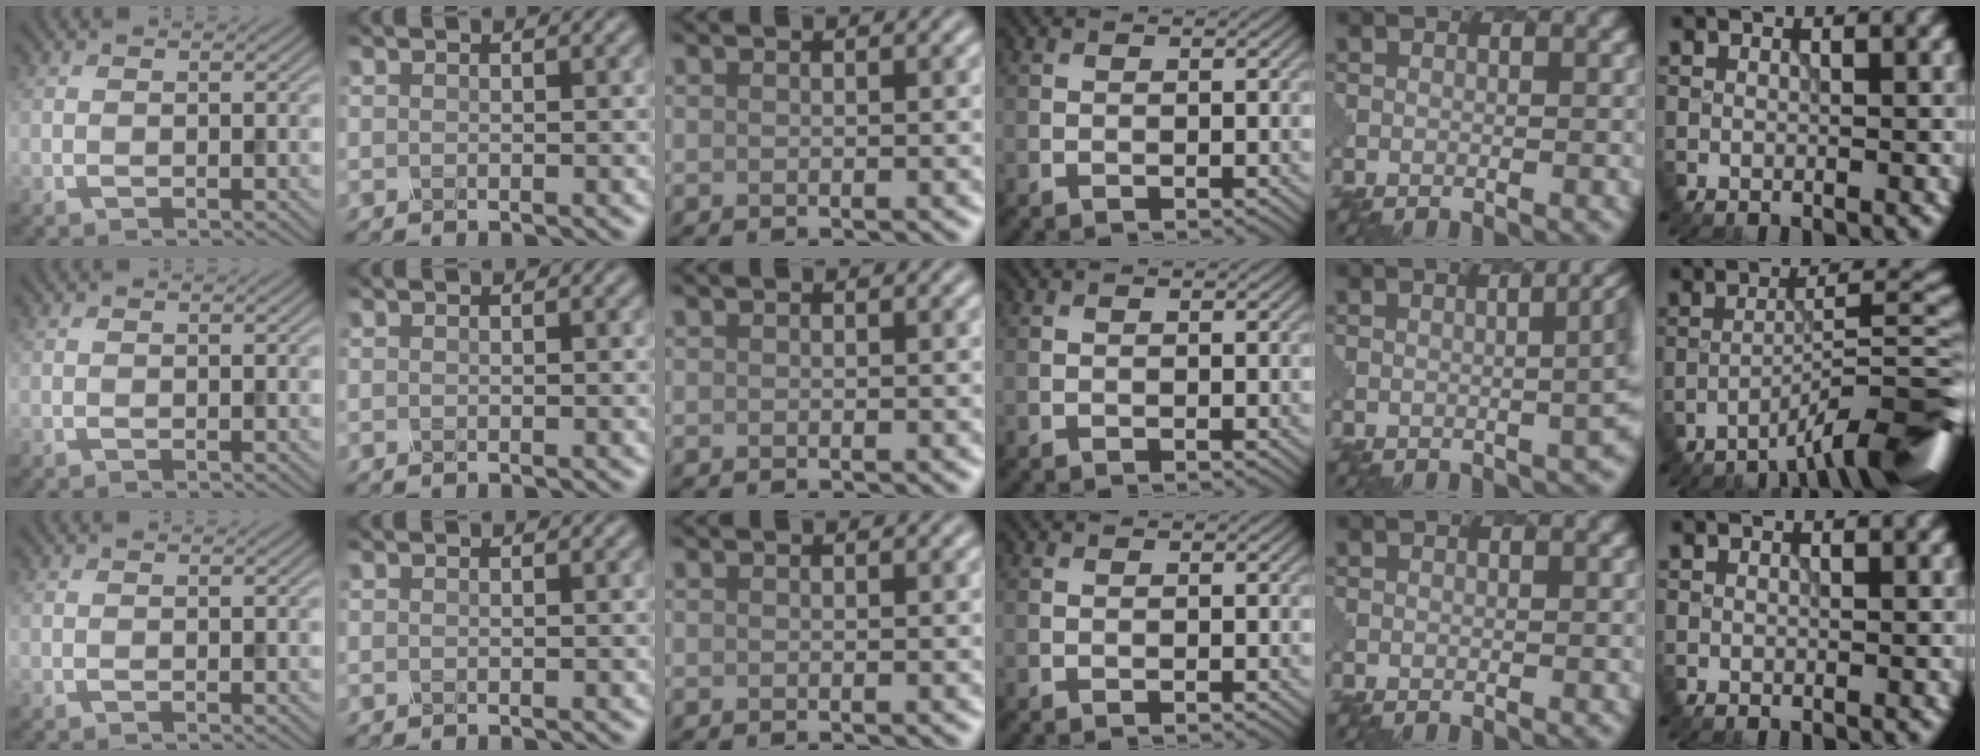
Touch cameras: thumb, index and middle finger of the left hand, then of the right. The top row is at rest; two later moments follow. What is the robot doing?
{"motion": "dispense", "object": "dispenser bottle"}